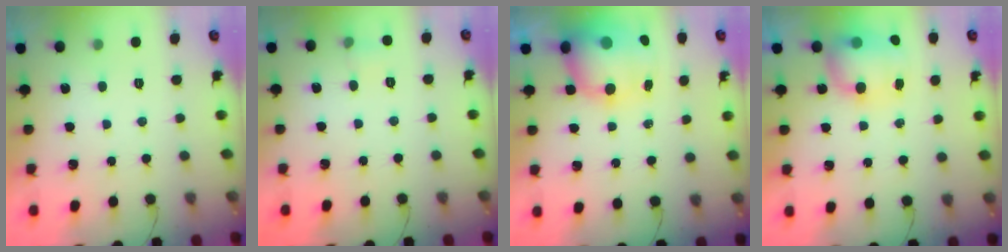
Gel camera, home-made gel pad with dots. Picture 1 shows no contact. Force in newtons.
{"total": 4.4, "press": 4.2, "slide": 1.2}
{"total": 10.4, "press": 10.2, "slide": 2.1}
{"total": 11.8, "press": 9.4, "slide": 7.2}